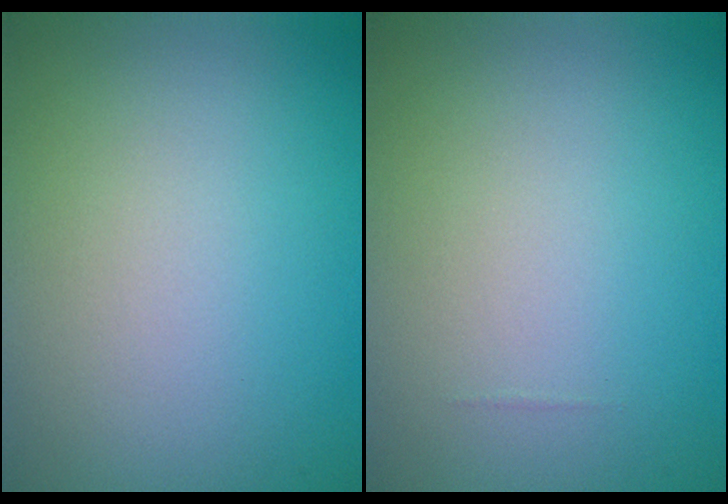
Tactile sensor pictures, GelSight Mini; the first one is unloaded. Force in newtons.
{"total": 0.0}